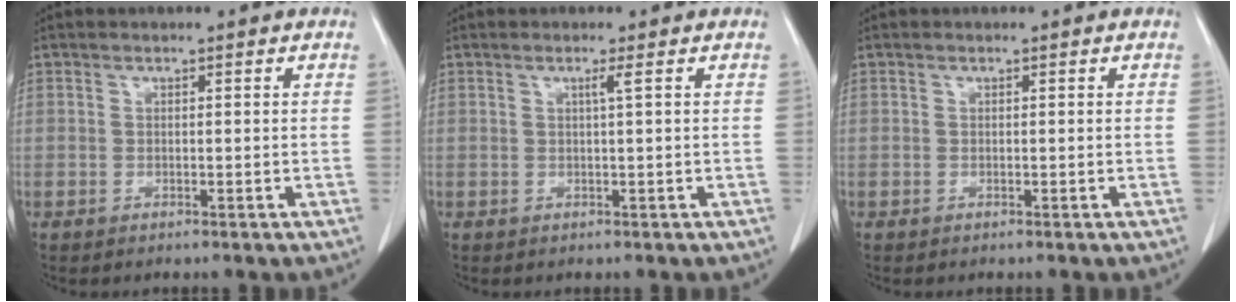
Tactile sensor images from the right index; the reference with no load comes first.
{"total": 1.0, "force": [0.3, -0.4, 0.9], "torque": [-0.019, -0.002, 0.008]}
{"total": 0.0}